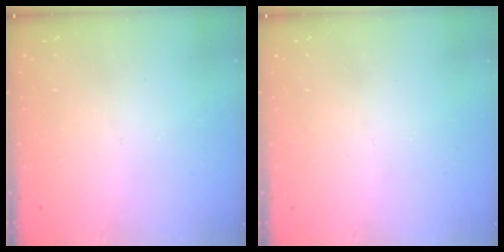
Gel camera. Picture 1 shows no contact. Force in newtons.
{"total": 0.5, "press": 0.5, "slide": 0.1}